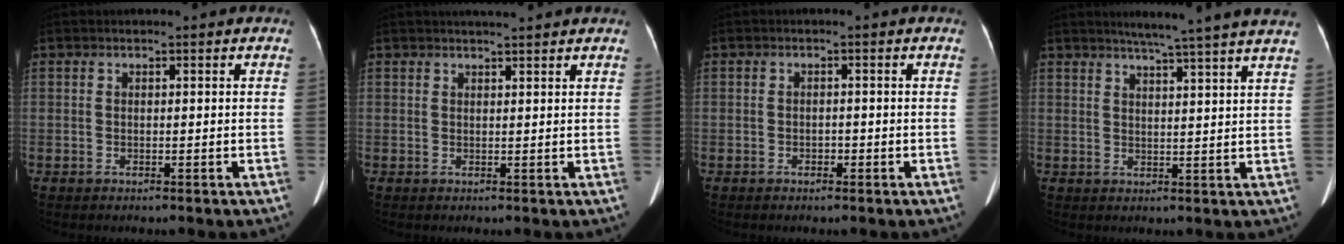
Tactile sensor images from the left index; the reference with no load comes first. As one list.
[{"total": 4.0, "force": [3.7, 0.0, 1.6], "torque": [-0.022, 0.018, 0.043]}, {"total": 0.9, "force": [-0.6, 0.5, 0.4], "torque": [-0.006, 0.001, -0.012]}, {"total": 13.4, "force": [11.5, -1.3, 6.8], "torque": [-0.095, -0.008, 0.130]}]